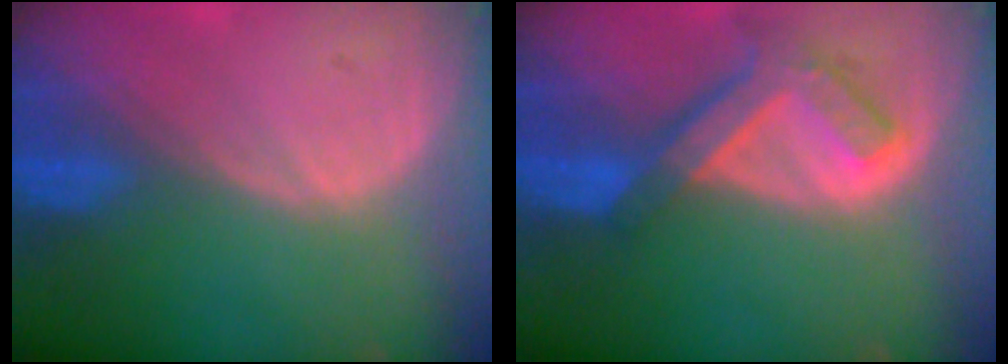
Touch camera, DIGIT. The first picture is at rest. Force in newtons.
{"total": 7.5, "press": 6.4, "slide": 3.8}